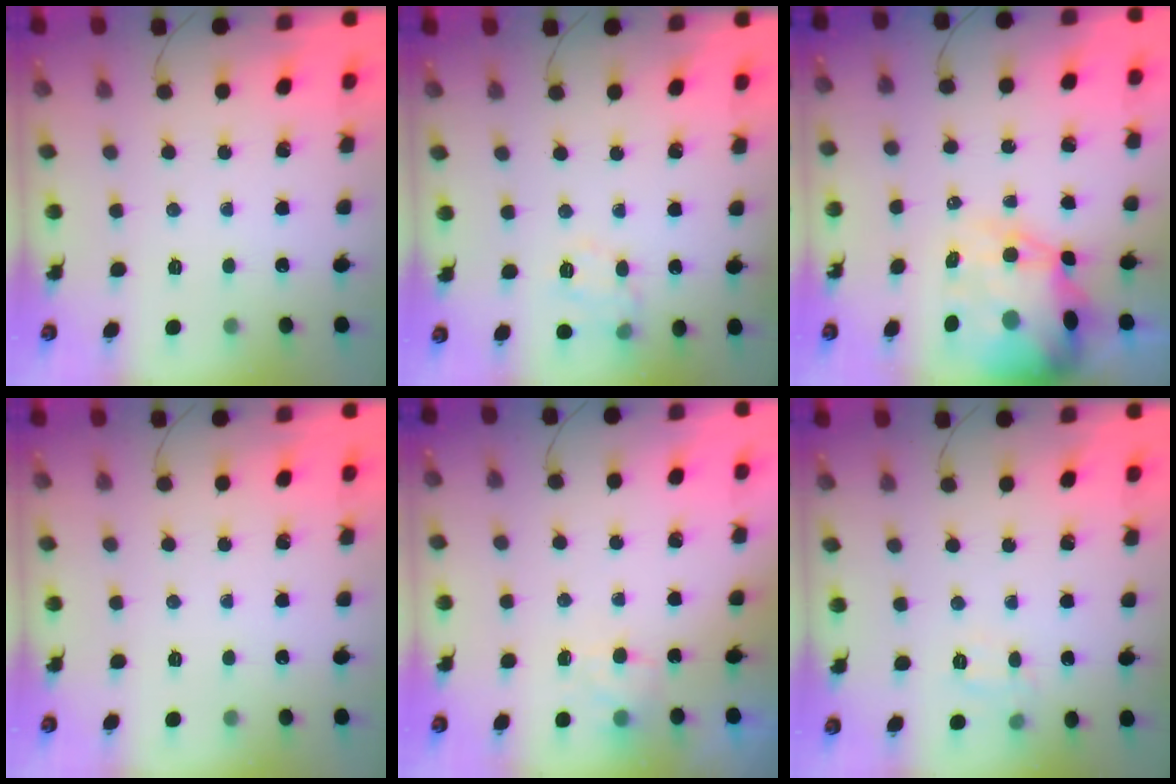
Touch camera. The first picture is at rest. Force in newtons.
{"total": 10.2, "press": 10.2, "slide": 0.7}
{"total": 13.6, "press": 13.1, "slide": 3.9}
{"total": 0.0}
{"total": 5.1, "press": 4.9, "slide": 1.4}
{"total": 7.7, "press": 7.6, "slide": 1.6}